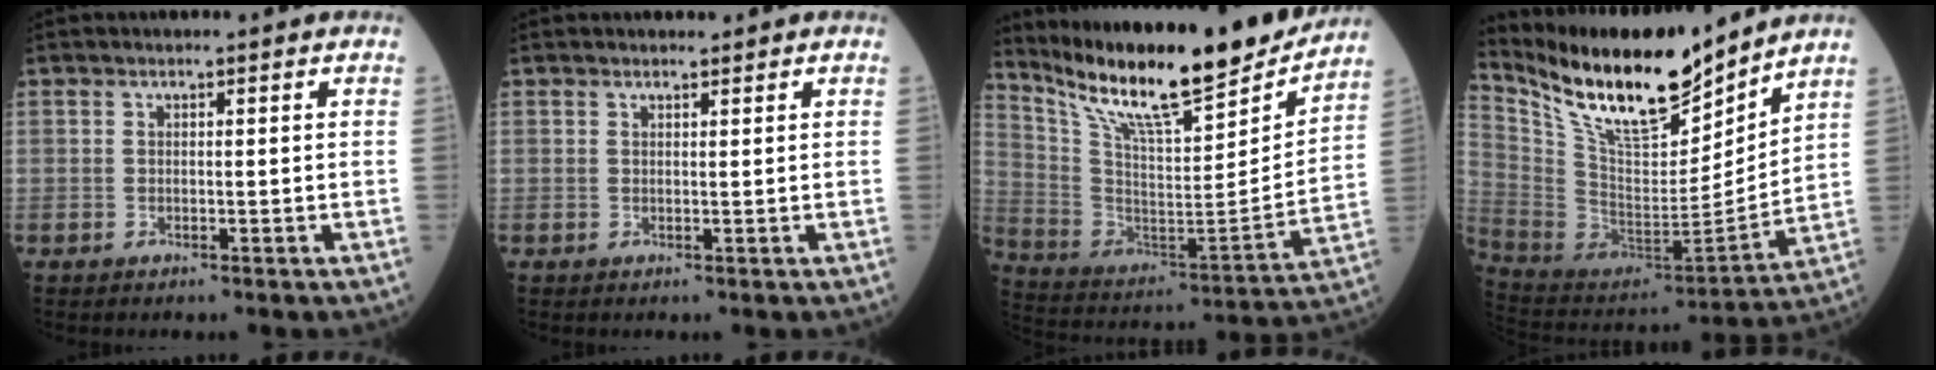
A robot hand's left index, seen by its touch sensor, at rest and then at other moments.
{"total": 0.8, "force": [0.7, 0.3, 0.2], "torque": [-0.009, 0.000, 0.010]}
{"total": 23.8, "force": [20.3, 2.7, 12.1], "torque": [-0.218, -0.036, 0.326]}
{"total": 19.5, "force": [15.7, 4.0, 10.8], "torque": [-0.200, -0.006, 0.293]}